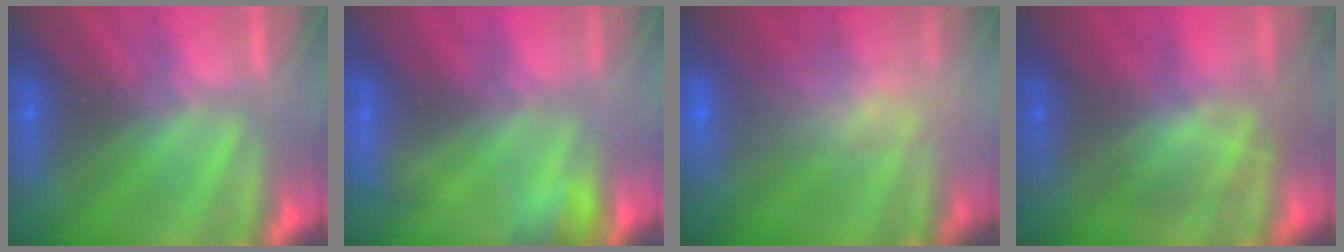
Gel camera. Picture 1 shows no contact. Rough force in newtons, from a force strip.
{"total": 5.4}
{"total": 9.6}
{"total": 2.9}